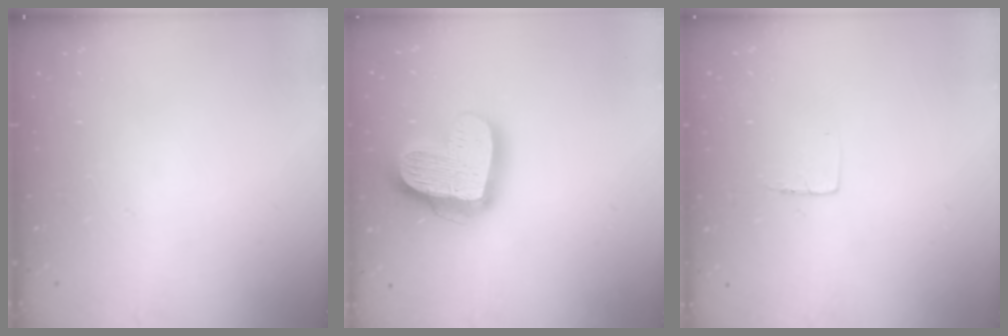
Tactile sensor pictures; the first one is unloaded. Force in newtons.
{"total": 20.5, "press": 20.4, "slide": 1.8}
{"total": 3.5, "press": 3.5, "slide": 0.3}